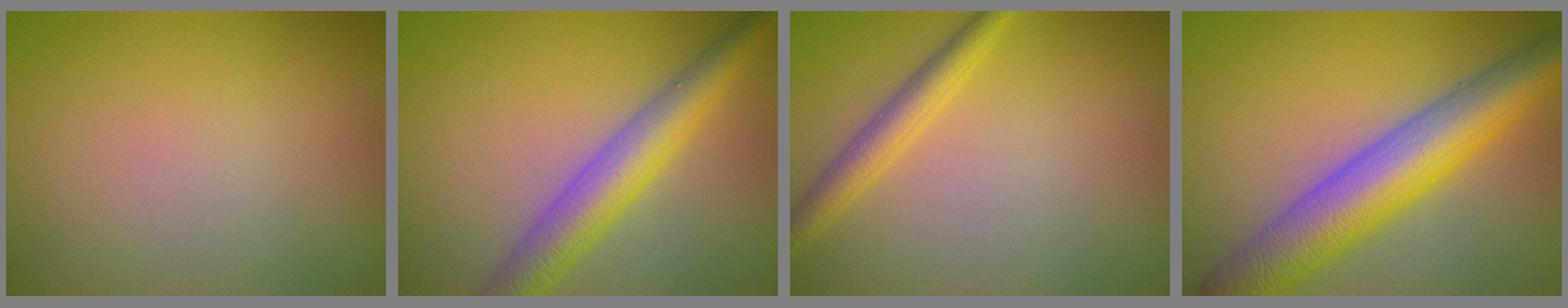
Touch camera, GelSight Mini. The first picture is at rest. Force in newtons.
{"total": 5.6, "press": 5.6, "slide": 0.2}
{"total": 2.6, "press": 2.6, "slide": 0.0}
{"total": 9.0, "press": 9.0, "slide": 0.2}